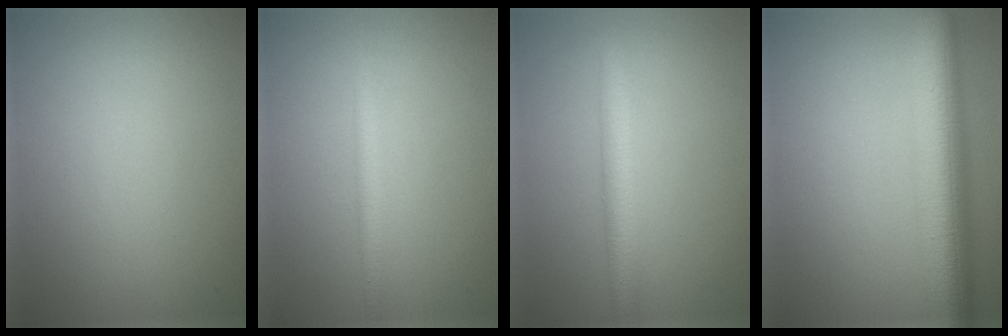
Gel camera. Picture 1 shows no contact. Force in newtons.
{"total": 1.7, "press": 1.7, "slide": 0.0}
{"total": 3.4, "press": 3.4, "slide": 0.1}
{"total": 8.7, "press": 8.7, "slide": 0.3}